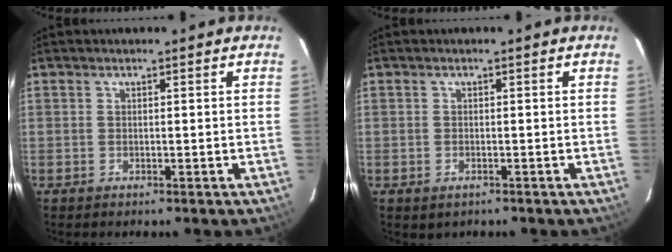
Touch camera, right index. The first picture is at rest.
{"total": 1.1, "force": [-0.6, 0.8, 0.4], "torque": [-0.011, 0.000, 0.000]}